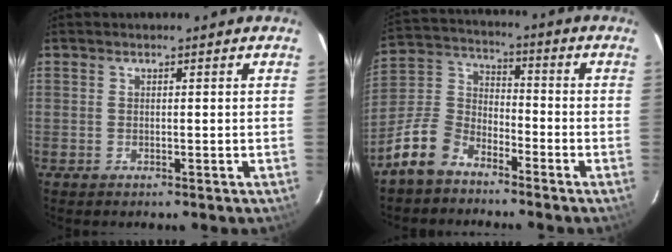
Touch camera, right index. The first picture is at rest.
{"total": 10.5, "force": [-7.5, 5.9, 4.5], "torque": [-0.115, 0.034, -0.152]}